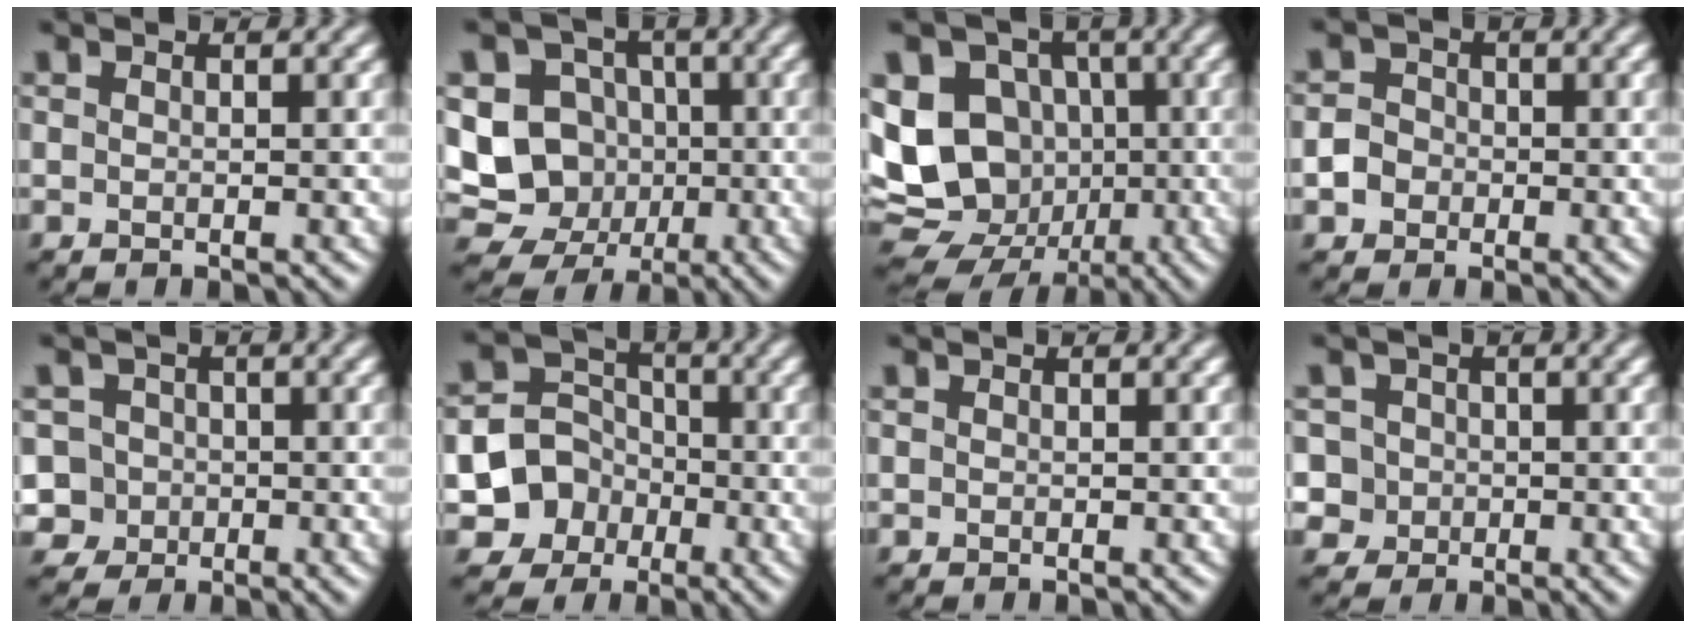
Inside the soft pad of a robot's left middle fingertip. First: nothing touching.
{"total": 9.8, "force": [-1.1, 9.1, 3.4], "torque": [-0.069, 0.024, -0.044]}
{"total": 15.2, "force": [-1.4, 13.4, 7.1], "torque": [-0.155, 0.006, -0.043]}
{"total": 2.8, "force": [-1.0, 2.5, 0.7], "torque": [0.006, 0.007, -0.031]}
{"total": 5.2, "force": [-0.4, 4.9, 1.9], "torque": [-0.021, 0.029, -0.035]}
{"total": 6.5, "force": [-2.4, 5.8, 1.5], "torque": [-0.014, 0.000, -0.074]}
{"total": 0.0}
{"total": 5.2, "force": [0.8, 4.8, 1.9], "torque": [-0.026, 0.031, -0.009]}